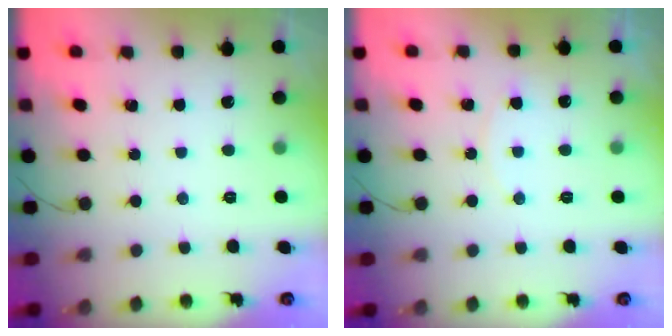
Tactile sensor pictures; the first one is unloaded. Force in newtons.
{"total": 4.2, "press": 4.1, "slide": 0.5}